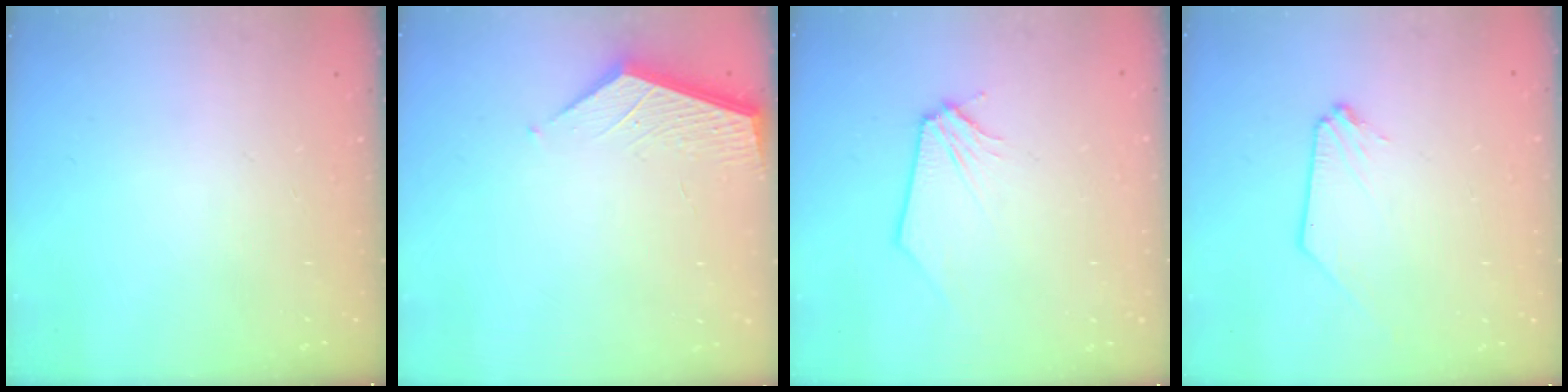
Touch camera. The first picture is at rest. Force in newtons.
{"total": 2.2, "press": 2.2, "slide": 0.2}
{"total": 0.0}
{"total": 0.0}